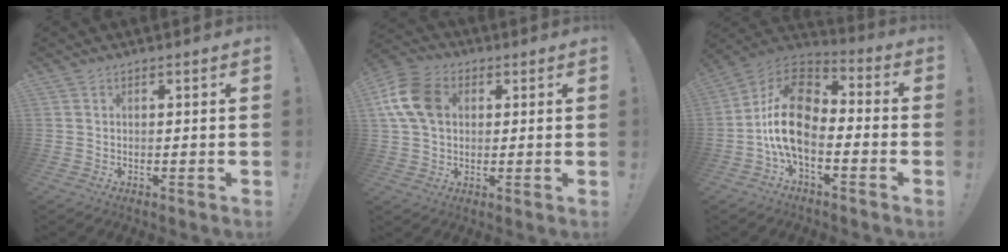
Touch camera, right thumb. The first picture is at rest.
{"total": 13.3, "force": [3.1, 9.9, 8.3], "torque": [-0.167, 0.013, 0.066]}
{"total": 17.3, "force": [-3.0, 10.5, 13.5], "torque": [-0.249, 0.029, -0.045]}